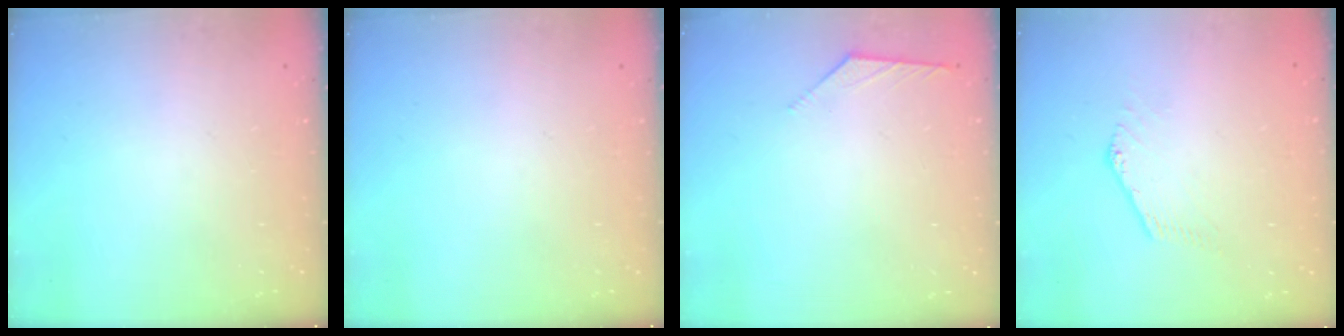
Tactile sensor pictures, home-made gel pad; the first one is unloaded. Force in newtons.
{"total": 0.0}
{"total": 3.4, "press": 3.4, "slide": 0.8}
{"total": 0.0}